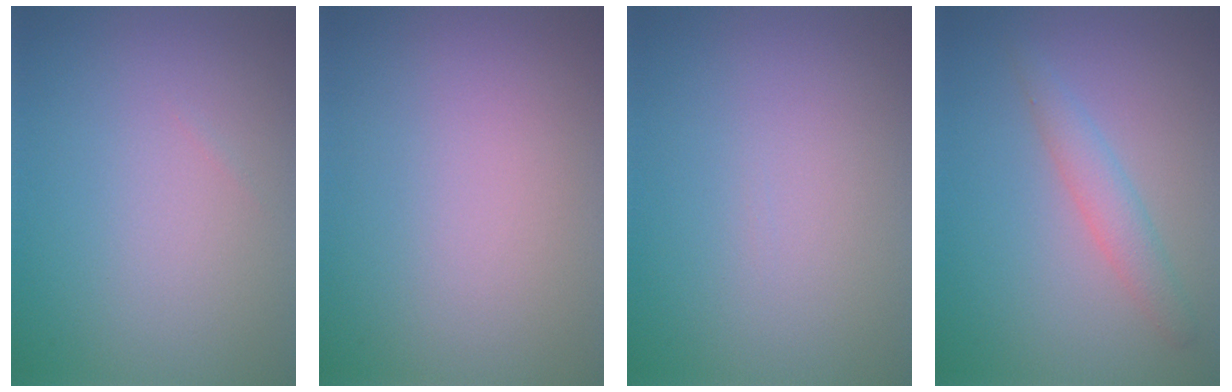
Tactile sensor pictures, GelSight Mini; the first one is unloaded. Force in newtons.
{"total": 0.0}
{"total": 0.0}
{"total": 2.3, "press": 2.3, "slide": 0.0}